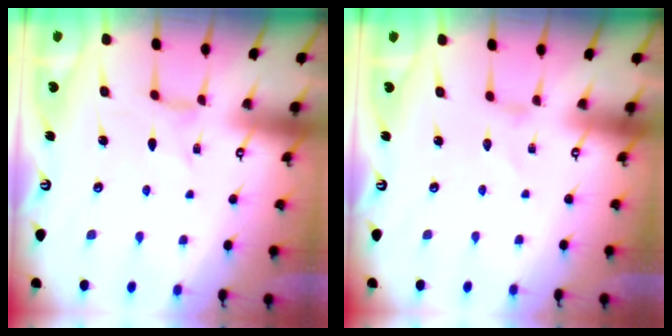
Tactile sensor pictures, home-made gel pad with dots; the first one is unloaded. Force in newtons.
{"total": 0.0}